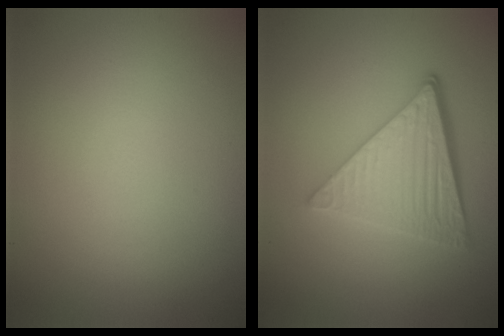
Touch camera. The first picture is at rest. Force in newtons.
{"total": 6.1, "press": 4.2, "slide": 4.5}